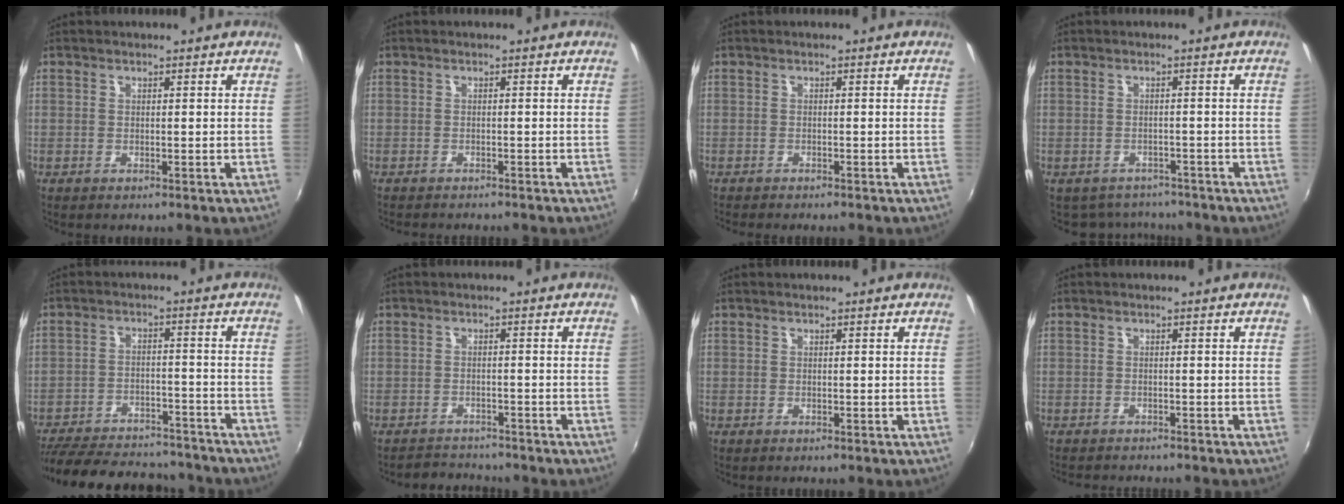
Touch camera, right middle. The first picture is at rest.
{"total": 3.0, "force": [-2.8, 0.5, 0.8], "torque": [-0.024, -0.015, -0.046]}
{"total": 2.2, "force": [-2.1, 0.4, 0.7], "torque": [-0.022, -0.014, -0.035]}
{"total": 6.5, "force": [-5.7, 2.8, 0.9], "torque": [-0.028, -0.003, -0.079]}
{"total": 23.4, "force": [-20.0, 7.7, 9.3], "torque": [-0.198, 0.001, -0.270]}
{"total": 3.7, "force": [-3.6, 1.0, -0.2], "torque": [-0.012, 0.000, -0.063]}
{"total": 0.0}
{"total": 3.1, "force": [-3.0, 0.5, 0.8], "torque": [-0.025, -0.015, -0.048]}